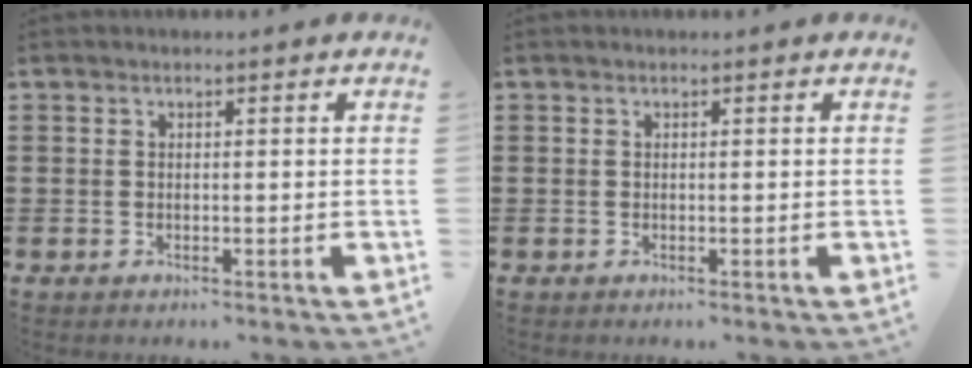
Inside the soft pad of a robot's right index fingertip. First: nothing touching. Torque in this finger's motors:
{"motor_torque": [0.00, 0.00, 0.03, -0.01]}